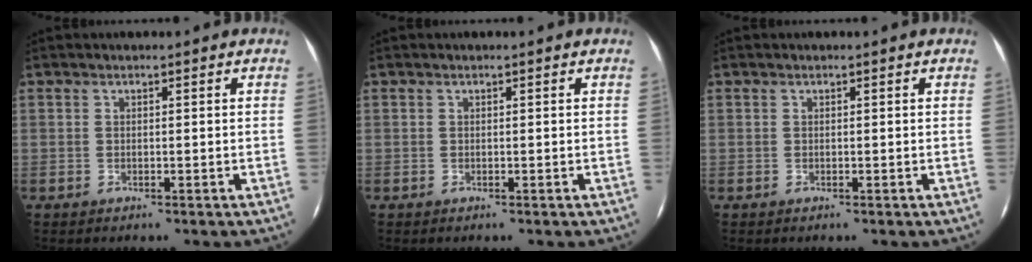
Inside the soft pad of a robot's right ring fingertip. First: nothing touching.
{"total": 0.0}
{"total": 0.0}